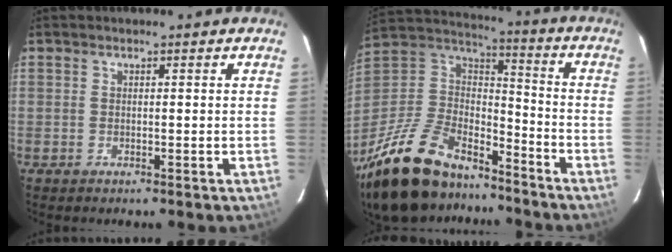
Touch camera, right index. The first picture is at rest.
{"total": 27.6, "force": [-20.2, 12.1, 14.4], "torque": [-0.305, -0.004, -0.330]}